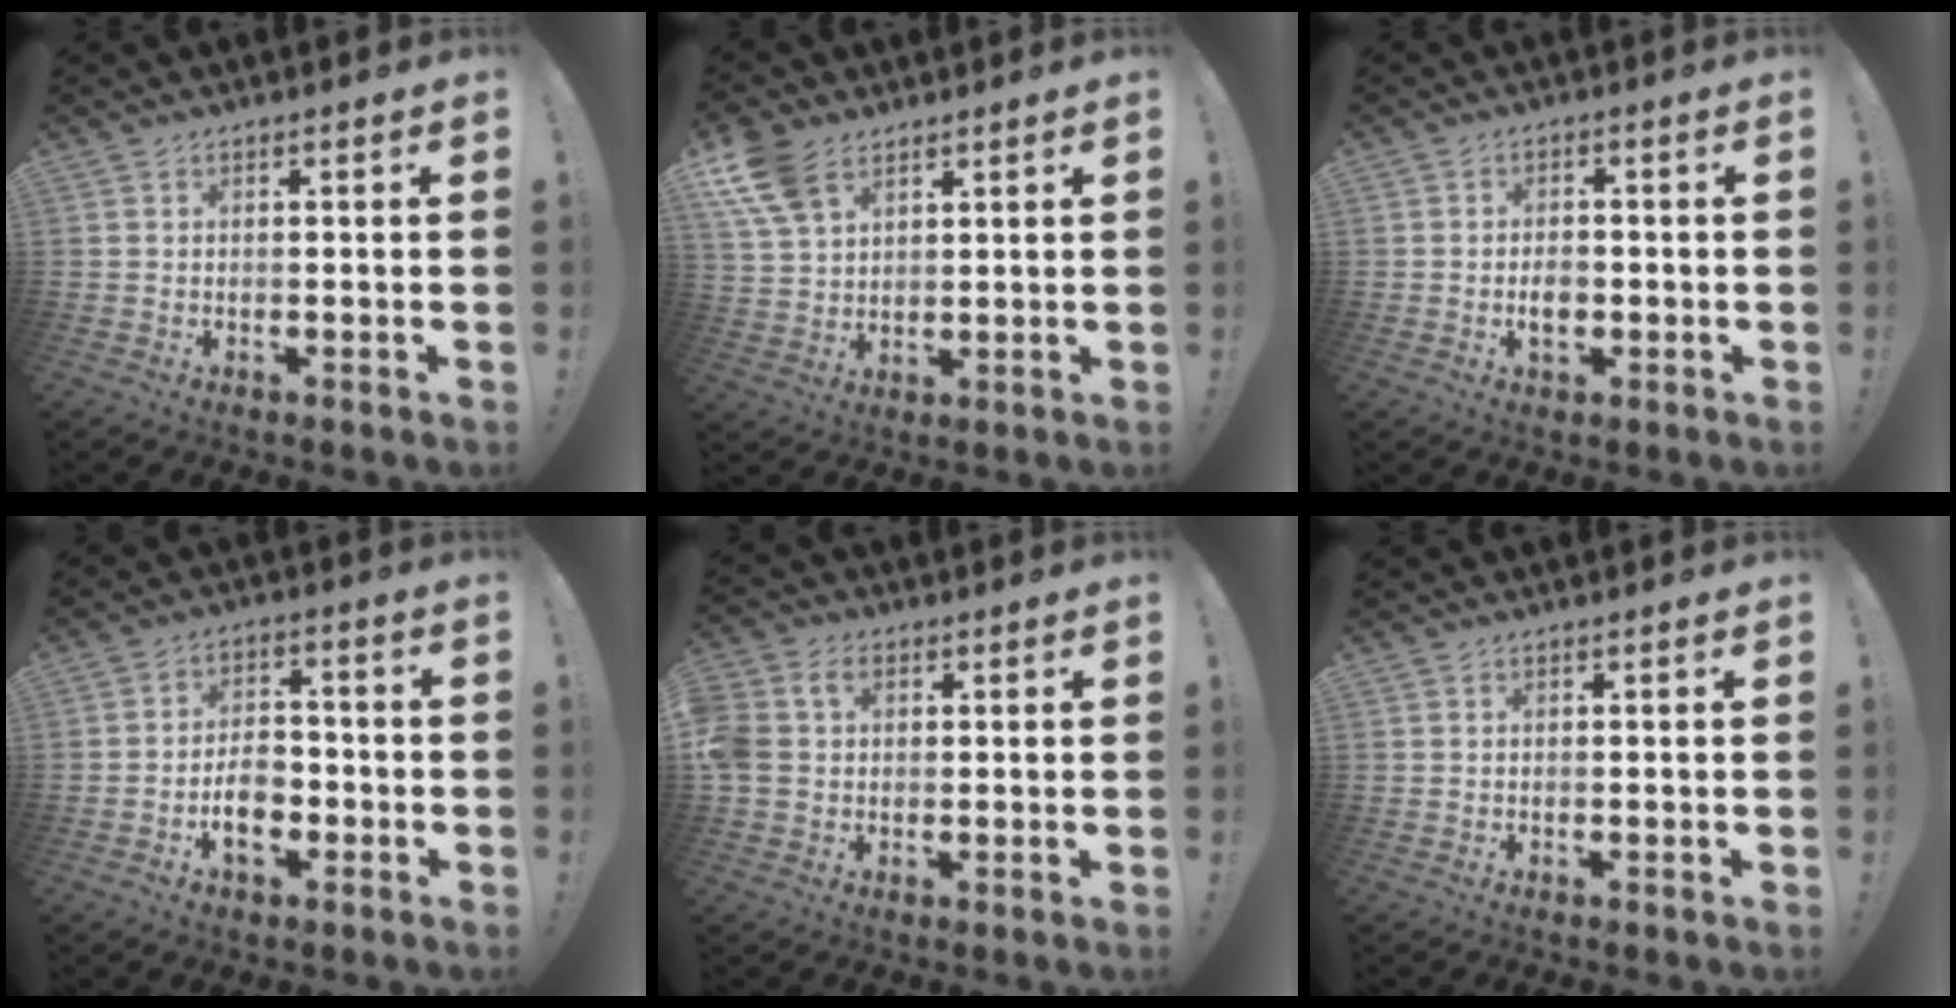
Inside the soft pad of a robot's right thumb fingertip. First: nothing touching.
{"total": 10.1, "force": [5.9, 6.2, 5.3], "torque": [-0.113, -0.016, 0.119]}
{"total": 5.0, "force": [-1.4, 4.2, 2.5], "torque": [-0.016, 0.002, -0.025]}
{"total": 9.0, "force": [-3.2, 6.3, 5.6], "torque": [-0.079, 0.015, -0.055]}
{"total": 7.4, "force": [1.2, 5.8, 4.4], "torque": [-0.090, 0.008, 0.025]}
{"total": 0.0}